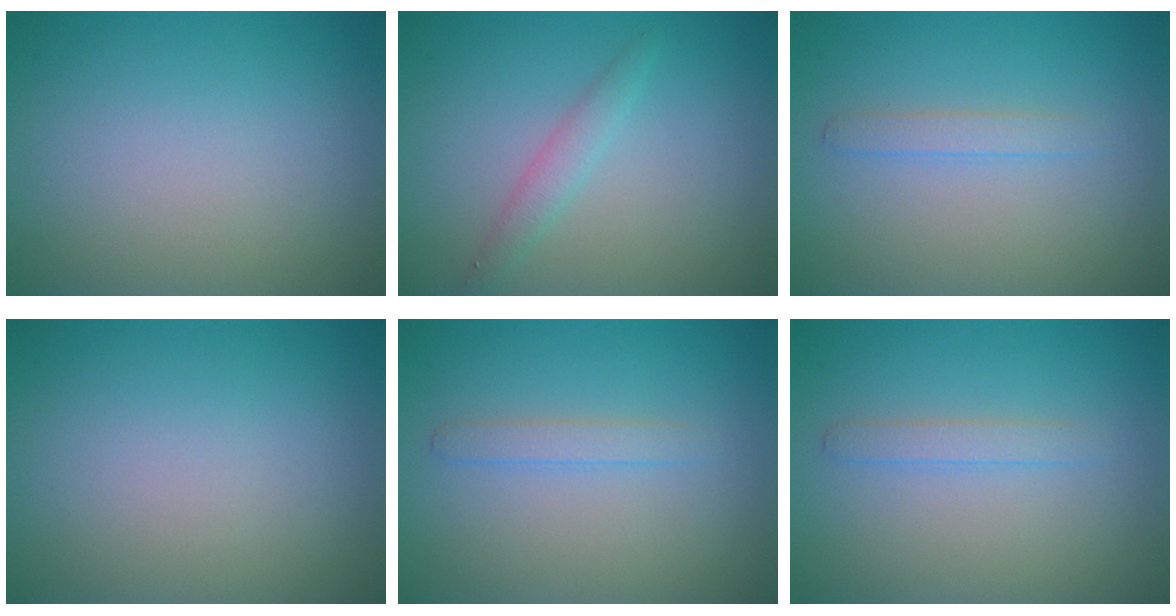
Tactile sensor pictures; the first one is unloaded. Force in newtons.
{"total": 1.6, "press": 1.6, "slide": 0.0}
{"total": 1.3, "press": 1.3, "slide": 0.1}
{"total": 0.0}
{"total": 1.3, "press": 1.3, "slide": 0.1}
{"total": 1.3, "press": 1.3, "slide": 0.1}